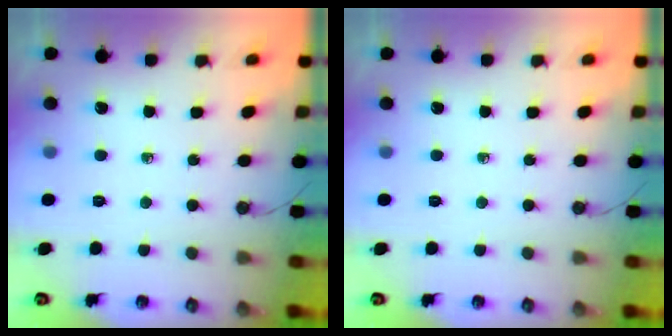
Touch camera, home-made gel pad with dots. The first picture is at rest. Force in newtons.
{"total": 0.0}